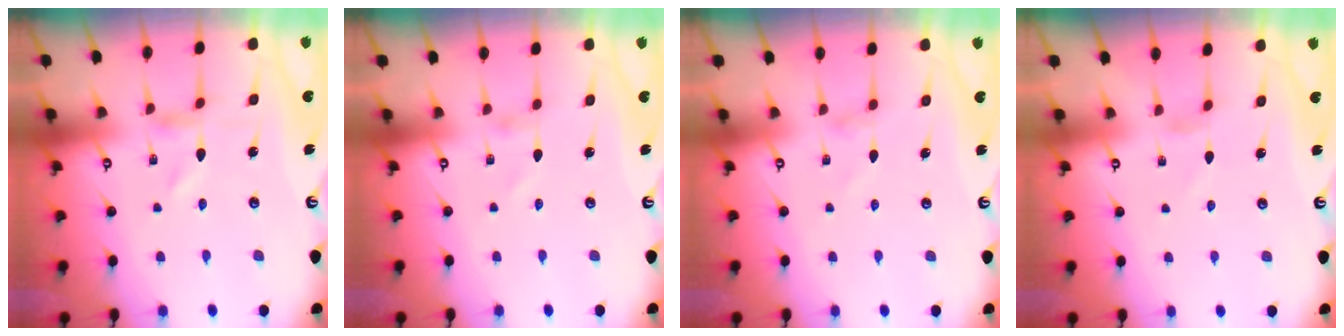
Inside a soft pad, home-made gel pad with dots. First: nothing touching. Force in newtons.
{"total": 0.9, "press": 0.9, "slide": 0.0}
{"total": 0.0}
{"total": 0.0}